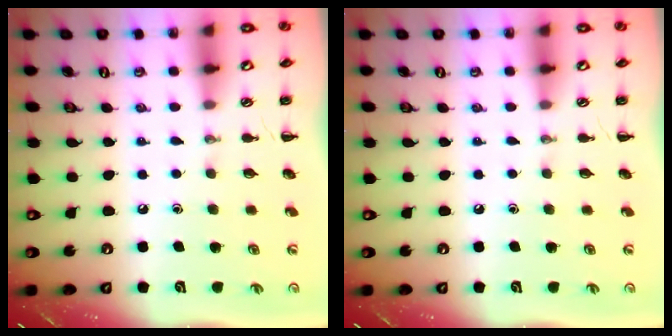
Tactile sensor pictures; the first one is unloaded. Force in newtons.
{"total": 0.0}